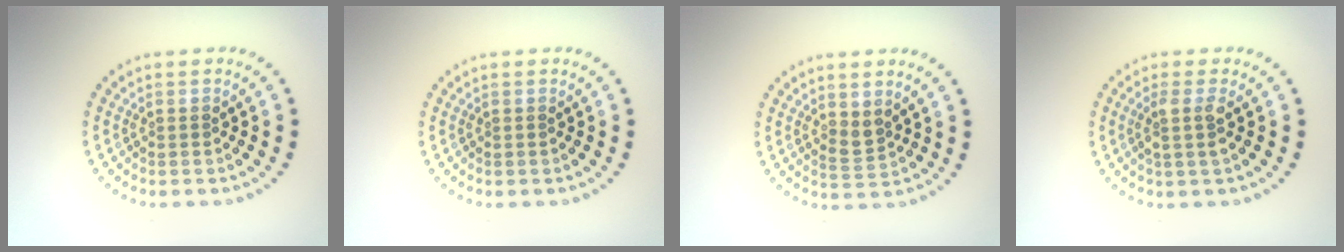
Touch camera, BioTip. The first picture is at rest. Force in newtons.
{"total": 0.0}
{"total": 1.5, "press": 1.3, "slide": 0.8}
{"total": 1.9, "press": 1.5, "slide": 1.1}